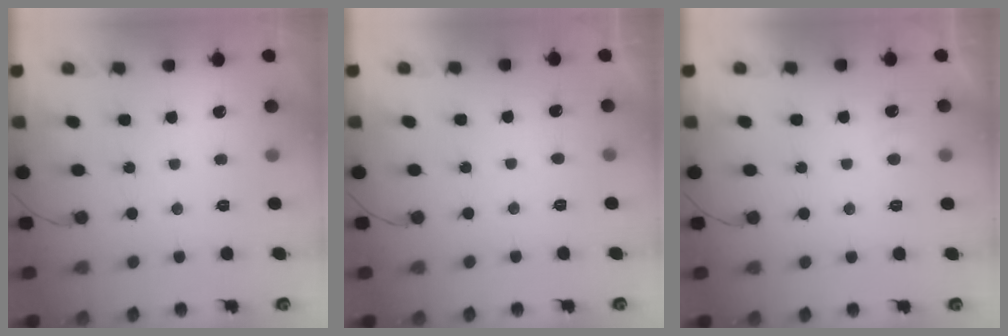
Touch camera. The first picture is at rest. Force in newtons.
{"total": 2.3, "press": 2.3, "slide": 0.1}
{"total": 4.8, "press": 4.7, "slide": 0.4}